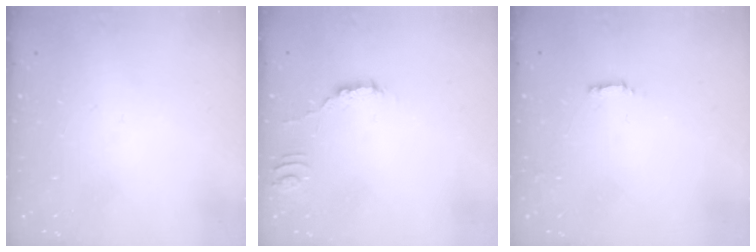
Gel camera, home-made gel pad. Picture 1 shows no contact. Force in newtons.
{"total": 2.9, "press": 2.8, "slide": 0.4}
{"total": 1.3, "press": 1.3, "slide": 0.4}